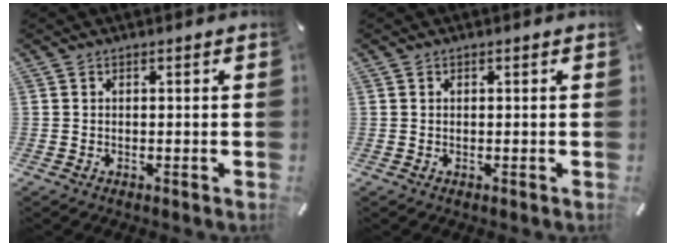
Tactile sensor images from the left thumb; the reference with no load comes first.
{"total": 0.0}